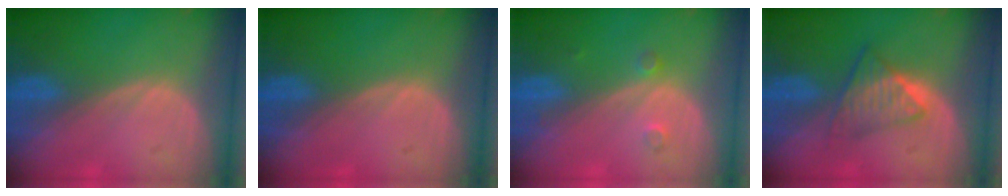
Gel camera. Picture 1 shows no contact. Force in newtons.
{"total": 0.0}
{"total": 1.9, "press": 1.6, "slide": 1.0}
{"total": 6.0, "press": 5.1, "slide": 3.1}